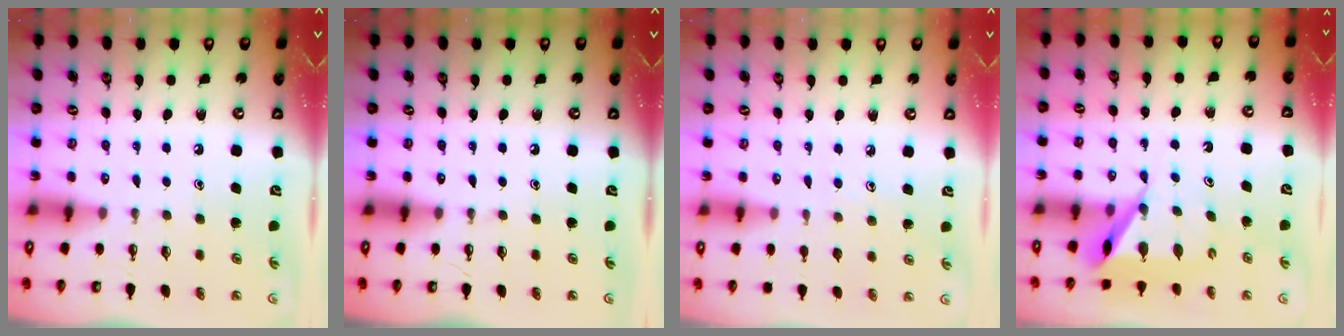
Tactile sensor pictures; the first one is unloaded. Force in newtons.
{"total": 0.0}
{"total": 3.6, "press": 3.6, "slide": 0.3}
{"total": 8.1, "press": 8.1, "slide": 0.3}